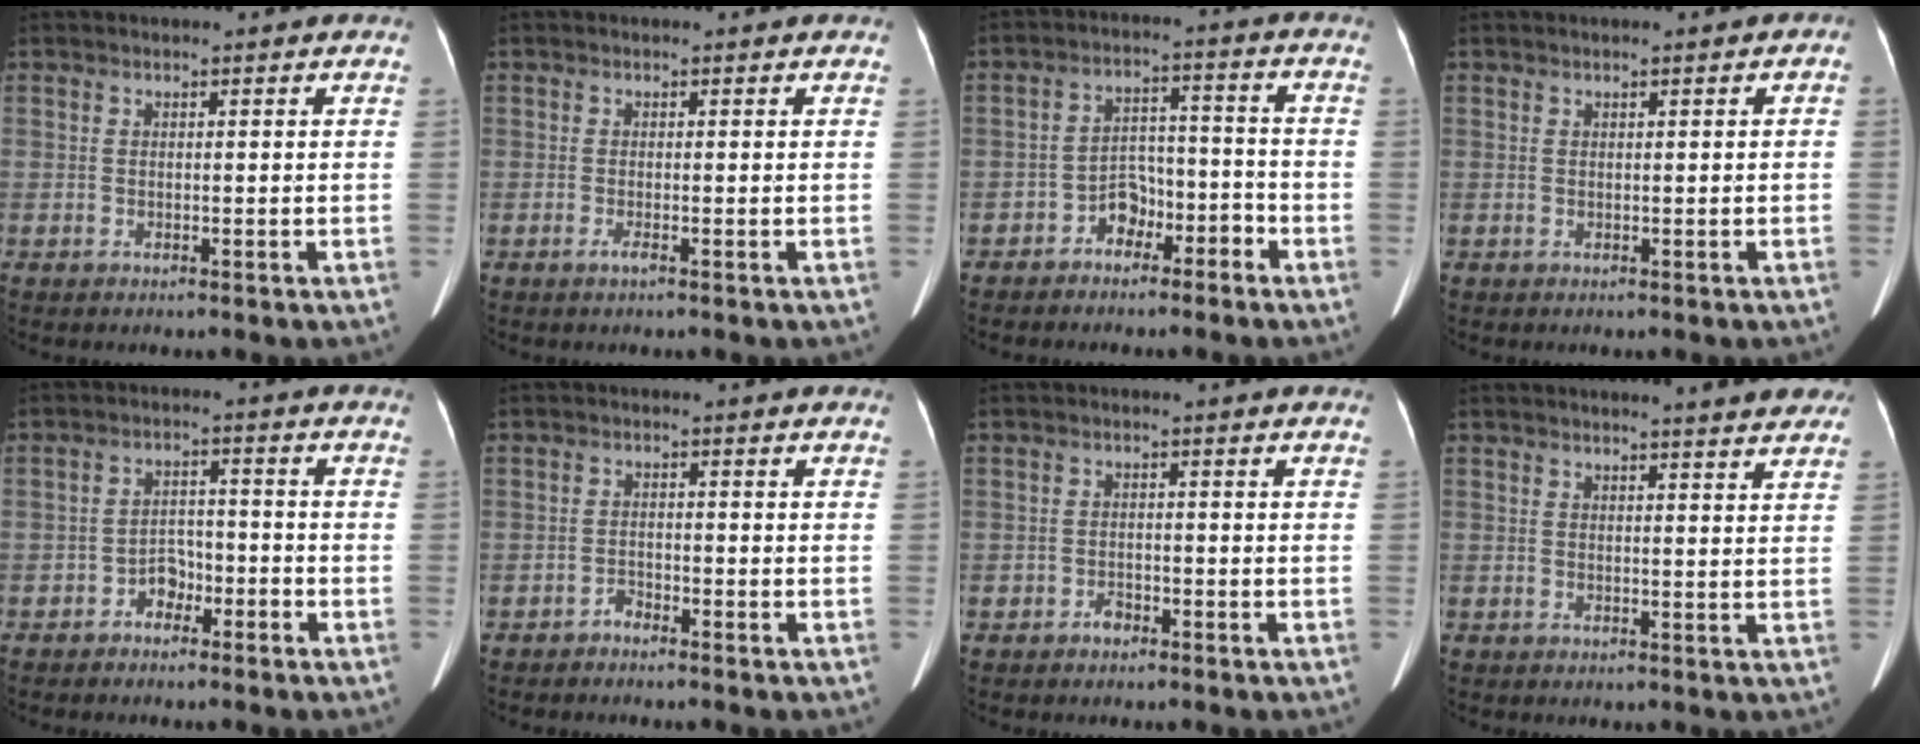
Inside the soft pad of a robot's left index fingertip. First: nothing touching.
{"total": 0.7, "force": [-0.3, 0.0, 0.6], "torque": [-0.012, 0.000, -0.007]}
{"total": 5.3, "force": [-3.5, 3.0, 2.5], "torque": [-0.038, 0.027, -0.059]}
{"total": 0.7, "force": [0.2, 0.3, 0.6], "torque": [-0.004, 0.005, 0.001]}
{"total": 3.4, "force": [-2.3, 2.1, 1.5], "torque": [-0.023, 0.011, -0.038]}
{"total": 1.3, "force": [-1.2, 0.4, 0.1], "torque": [0.000, 0.001, -0.022]}
{"total": 1.4, "force": [-1.1, 0.9, 0.4], "torque": [-0.005, 0.004, -0.017]}
{"total": 6.1, "force": [5.5, 0.4, 2.7], "torque": [-0.032, -0.004, 0.050]}